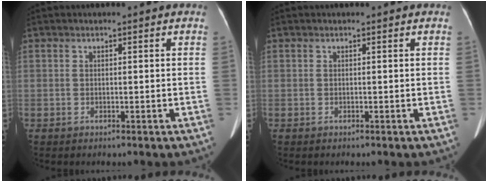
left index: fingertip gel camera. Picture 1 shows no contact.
{"total": 0.0}